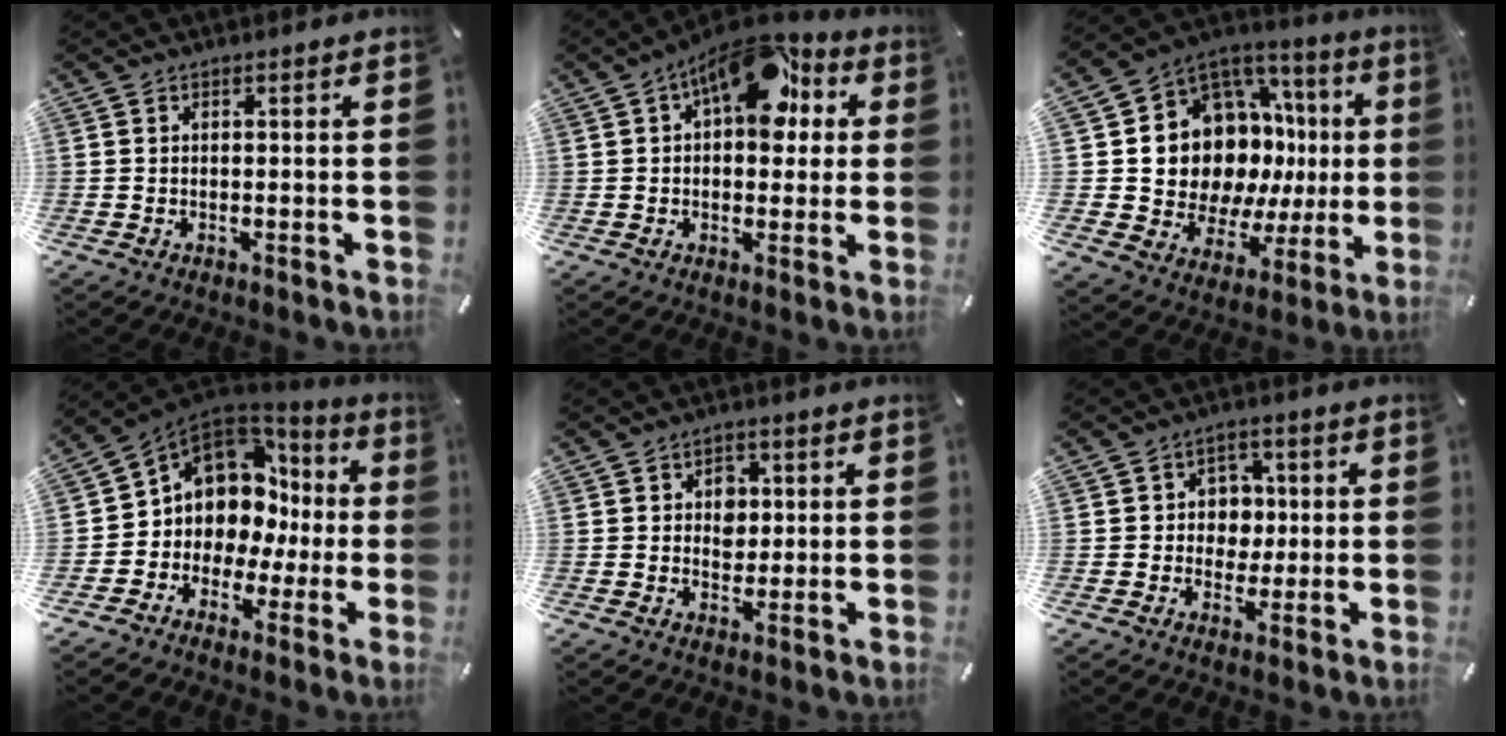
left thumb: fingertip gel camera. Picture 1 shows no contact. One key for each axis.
{"total": 15.6, "fx": 6.9, "fy": 8.6, "fz": 11.0, "tx": -0.146, "ty": -0.034, "tz": 0.120}
{"total": 13.6, "fx": 3.3, "fy": 11.3, "fz": 6.9, "tx": -0.112, "ty": -0.064, "tz": 0.079}
{"total": 10.1, "fx": 3.1, "fy": 8.9, "fz": 3.8, "tx": -0.080, "ty": -0.040, "tz": 0.068}
{"total": 4.9, "fx": 0.7, "fy": 4.2, "fz": 2.3, "tx": -0.022, "ty": -0.002, "tz": 0.005}
{"total": 6.5, "fx": 0.2, "fy": 6.1, "fz": 2.1, "tx": -0.024, "ty": 0.006, "tz": 0.001}